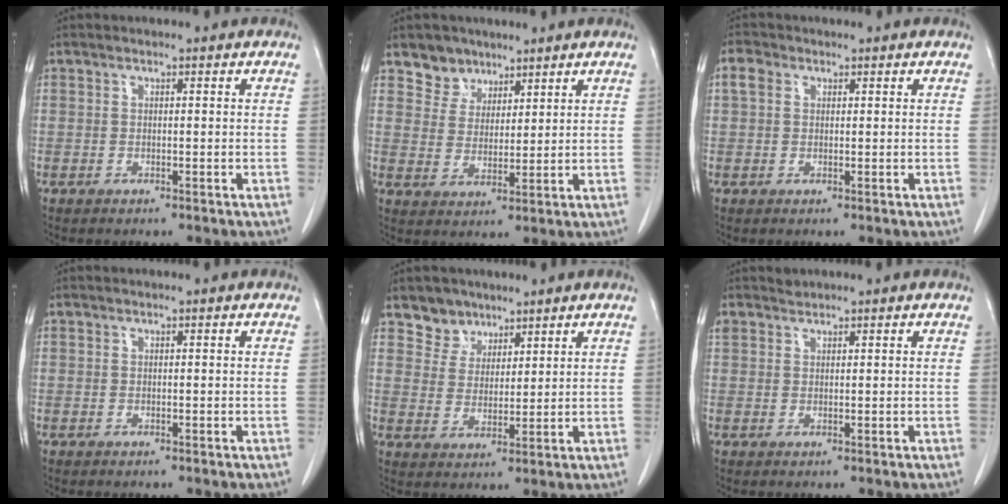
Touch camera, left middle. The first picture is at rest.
{"total": 5.1, "force": [3.8, 3.4, 0.2], "torque": [-0.004, 0.004, 0.072]}
{"total": 2.4, "force": [0.9, 1.9, 1.2], "torque": [-0.029, 0.015, 0.017]}
{"total": 0.0}
{"total": 4.9, "force": [3.7, 3.1, 0.1], "torque": [0.001, 0.002, 0.070]}
{"total": 1.7, "force": [1.5, 0.8, -0.1], "torque": [-0.002, 0.011, 0.028]}